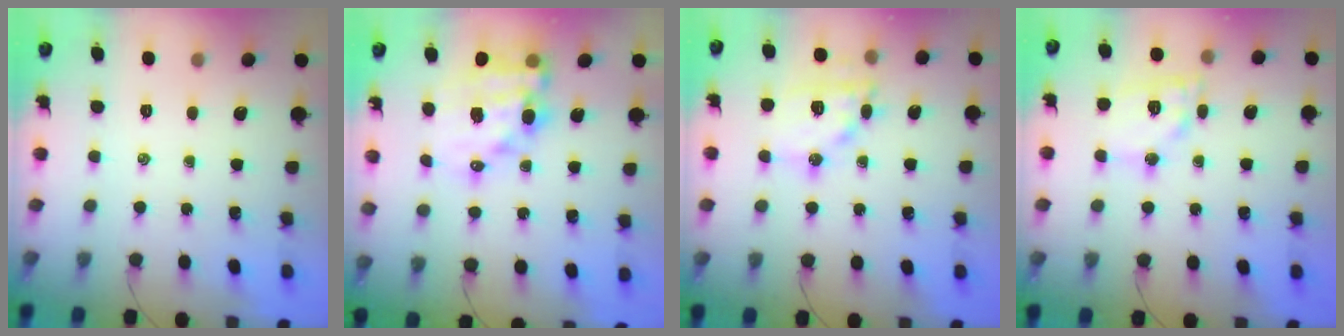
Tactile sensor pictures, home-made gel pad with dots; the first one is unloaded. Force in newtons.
{"total": 13.3, "press": 12.9, "slide": 3.1}
{"total": 14.0, "press": 13.9, "slide": 1.7}
{"total": 12.0, "press": 12.0, "slide": 1.1}